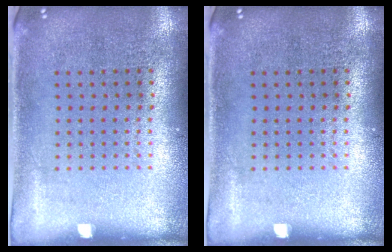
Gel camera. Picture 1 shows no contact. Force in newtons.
{"total": 0.0}